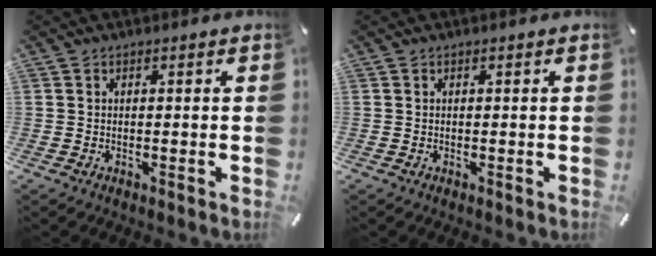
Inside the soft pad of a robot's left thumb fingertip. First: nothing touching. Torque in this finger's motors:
{"motor_torque": [0.01, 0.01, -0.03, 0.00, 0.00]}